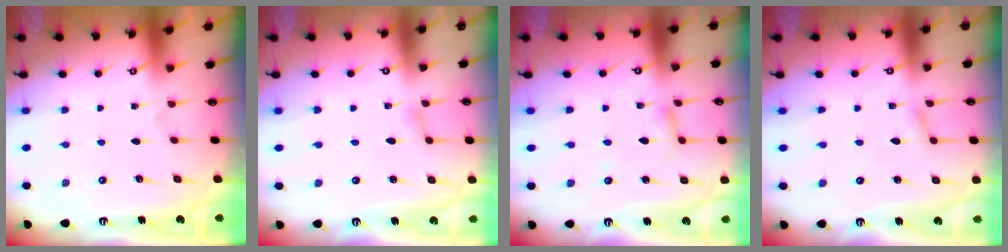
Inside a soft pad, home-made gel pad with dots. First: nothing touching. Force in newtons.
{"total": 1.3, "press": 1.3, "slide": 0.1}
{"total": 2.7, "press": 2.6, "slide": 0.3}
{"total": 1.6, "press": 1.6, "slide": 0.2}